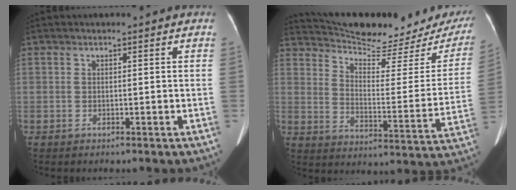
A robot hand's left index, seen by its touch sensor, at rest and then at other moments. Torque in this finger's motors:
{"motor_torque": [0.69, -1.20, 0.02, 0.04]}